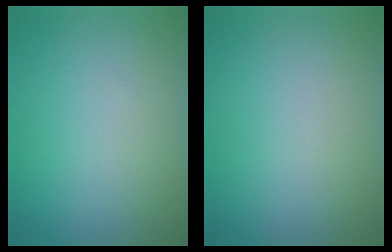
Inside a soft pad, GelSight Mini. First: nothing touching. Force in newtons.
{"total": 0.0}